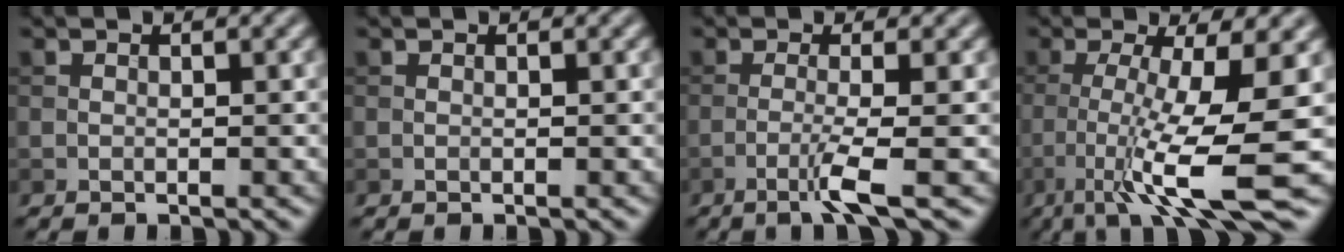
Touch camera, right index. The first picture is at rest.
{"total": 0.0}
{"total": 3.0, "force": [-1.3, 0.1, 2.7], "torque": [-0.051, 0.002, -0.037]}
{"total": 9.3, "force": [-2.9, 1.4, 8.7], "torque": [-0.142, -0.004, -0.053]}